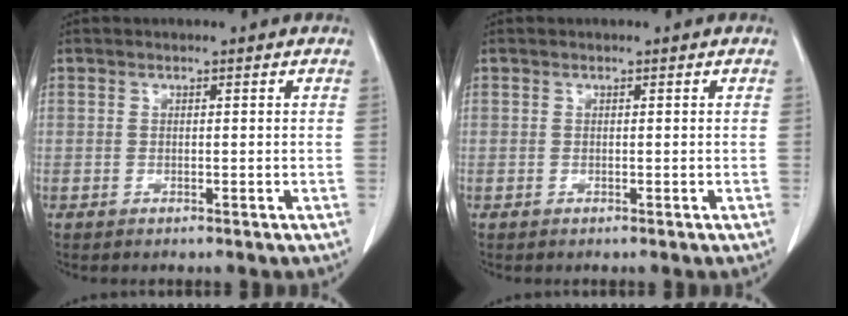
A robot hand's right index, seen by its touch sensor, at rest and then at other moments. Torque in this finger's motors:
{"motor_torque": [0.00, 0.00, 0.00, 0.00]}